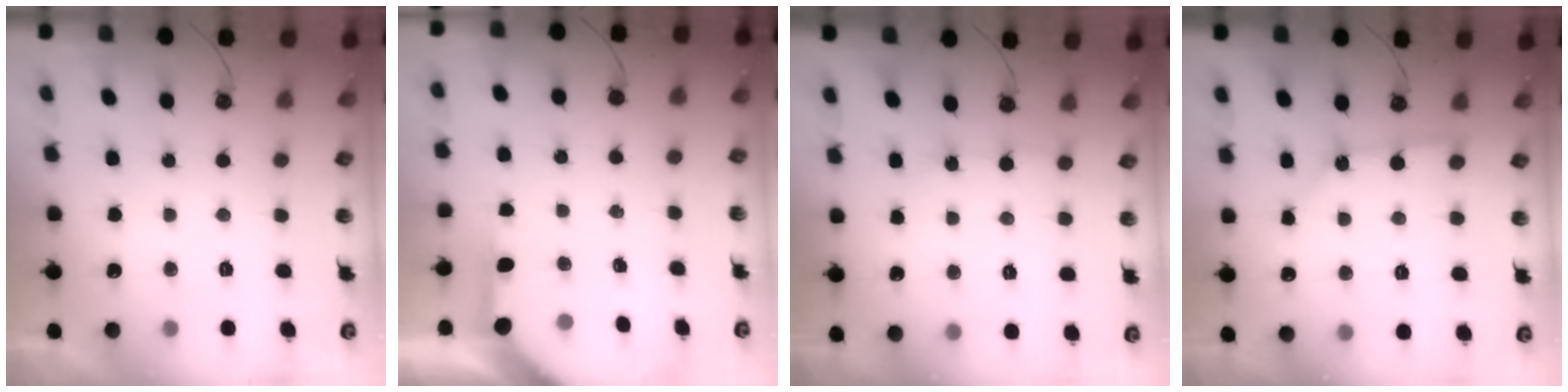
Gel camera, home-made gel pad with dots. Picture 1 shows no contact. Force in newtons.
{"total": 3.9, "press": 3.9, "slide": 0.4}
{"total": 4.1, "press": 4.0, "slide": 0.6}
{"total": 2.2, "press": 2.2, "slide": 0.3}